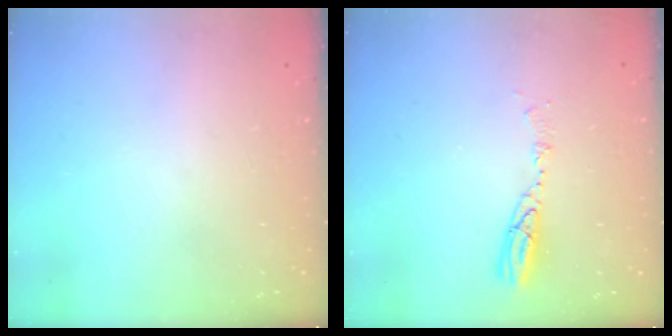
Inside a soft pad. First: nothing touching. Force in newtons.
{"total": 5.3, "press": 5.2, "slide": 0.4}